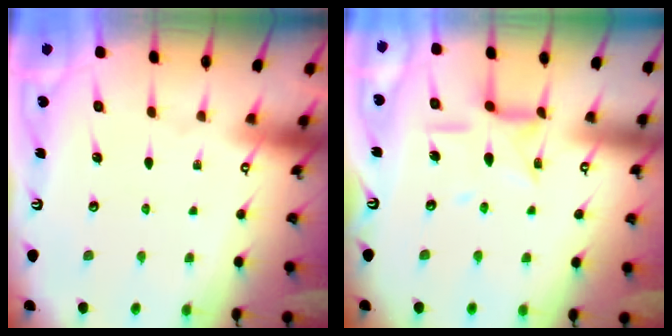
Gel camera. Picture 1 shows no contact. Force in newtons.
{"total": 9.8, "press": 9.8, "slide": 0.9}